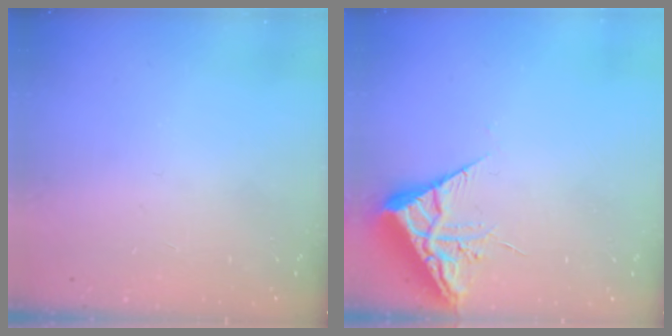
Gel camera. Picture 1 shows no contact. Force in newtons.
{"total": 7.0, "press": 7.0, "slide": 0.7}